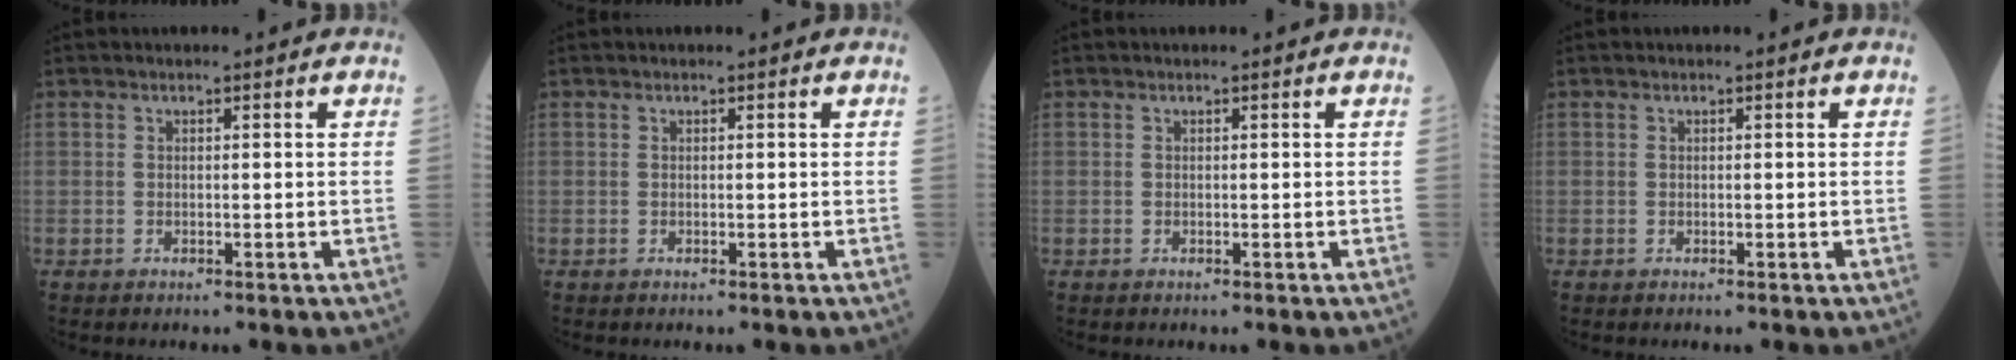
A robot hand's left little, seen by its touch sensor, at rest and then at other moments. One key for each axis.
{"total": 0.0}
{"total": 0.0}
{"total": 0.0}